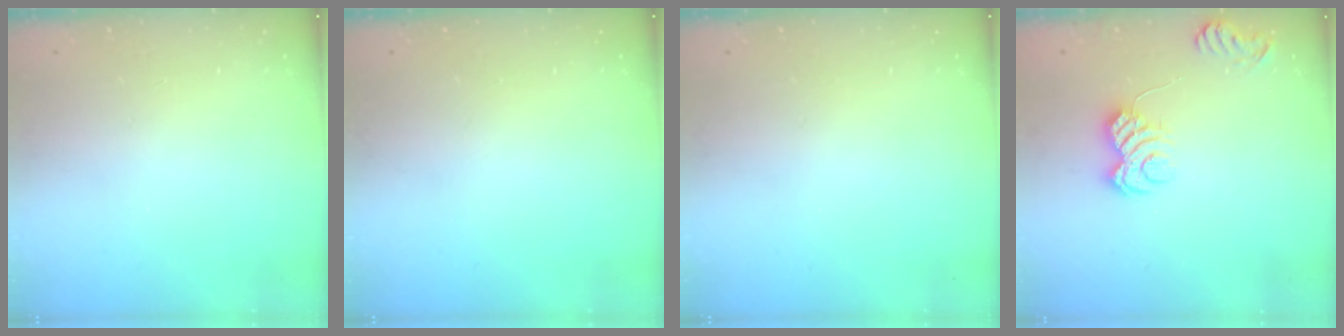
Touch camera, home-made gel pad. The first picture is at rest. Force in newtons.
{"total": 0.0}
{"total": 0.0}
{"total": 5.8, "press": 5.7, "slide": 1.4}